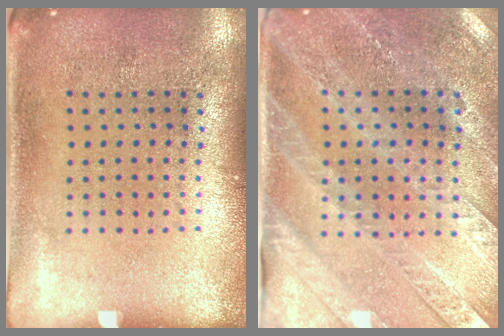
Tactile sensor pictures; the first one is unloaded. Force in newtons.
{"total": 2.8, "press": 2.6, "slide": 1.0}